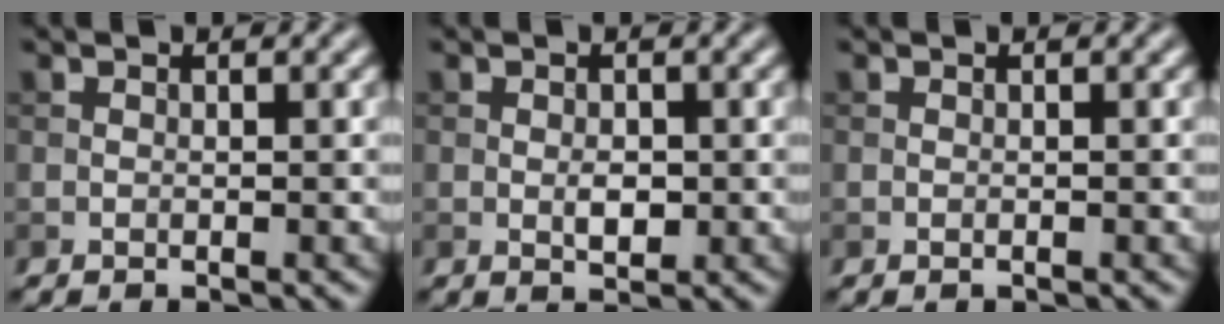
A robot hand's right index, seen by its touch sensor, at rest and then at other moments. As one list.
[{"total": 1.6, "force": [-0.2, 0.9, 1.3], "torque": [-0.020, -0.001, -0.003]}, {"total": 0.0}]